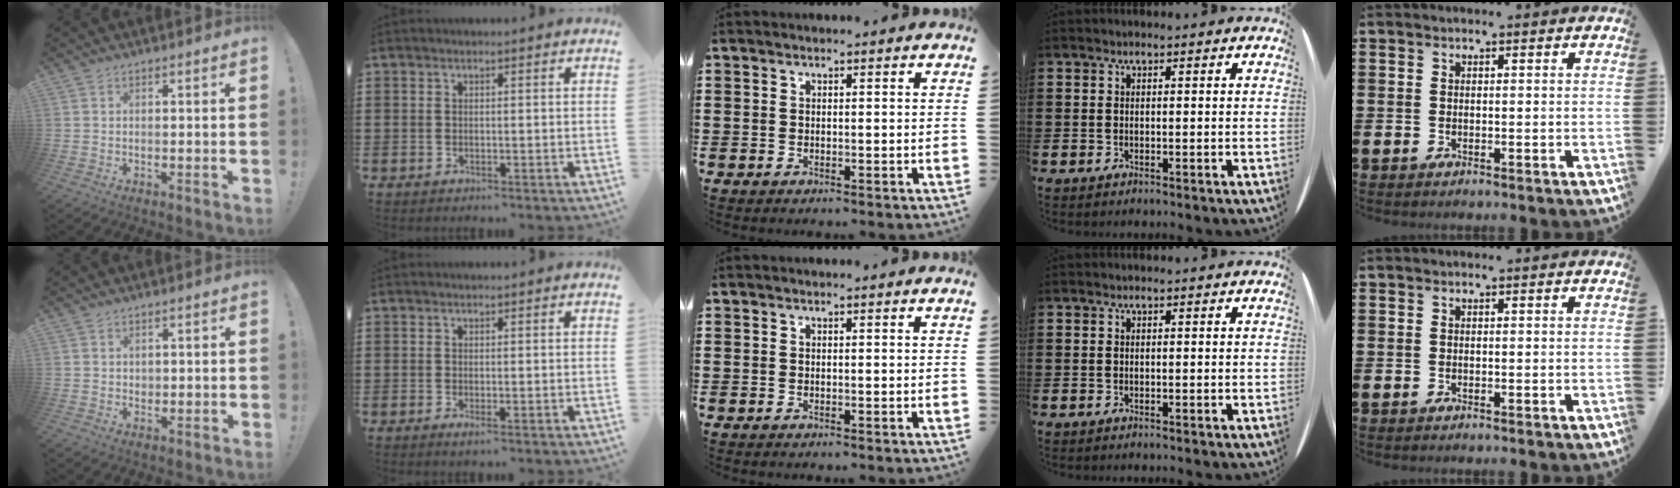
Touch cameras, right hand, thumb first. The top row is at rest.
{"thumb": {"total": 1.4, "force": [0.6, 1.2, 0.1], "torque": [0.006, 0.001, 0.009]}, "index": {"total": 0.5, "force": [-0.1, 0.0, 0.5], "torque": [-0.009, -0.003, -0.002]}}